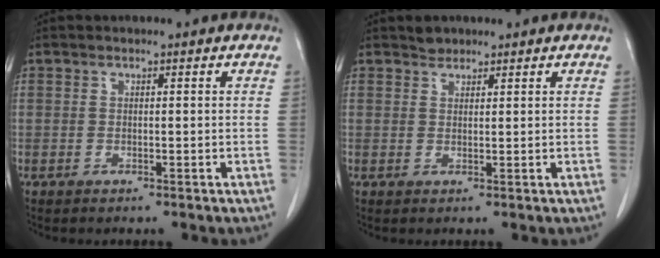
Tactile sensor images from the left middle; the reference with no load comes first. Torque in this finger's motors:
{"motor_torque": [-0.02, 0.02, -0.07, 0.00]}